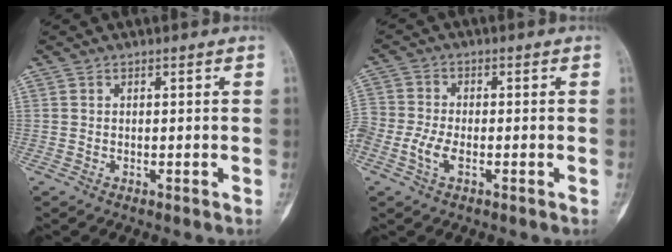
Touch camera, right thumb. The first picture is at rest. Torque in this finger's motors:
{"motor_torque": [-0.01, 0.24, 0.48, 0.42, 0.14]}